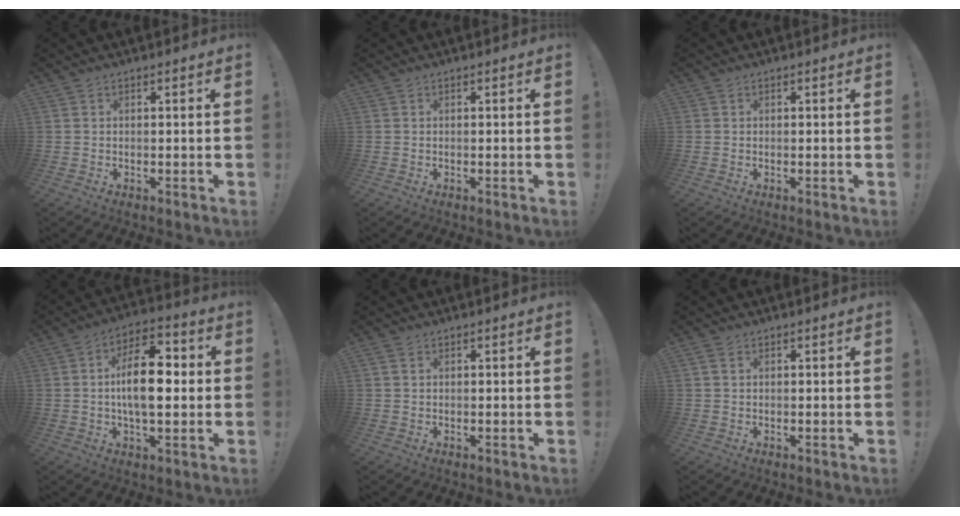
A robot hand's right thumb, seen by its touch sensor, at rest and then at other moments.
{"total": 0.0}
{"total": 0.0}
{"total": 15.0, "force": [0.0, 7.4, 13.1], "torque": [-0.215, 0.008, -0.006]}
{"total": 1.3, "force": [0.6, 0.8, 0.8], "torque": [-0.021, 0.005, 0.014]}
{"total": 1.7, "force": [0.7, 1.1, 1.1], "torque": [-0.019, 0.002, 0.012]}